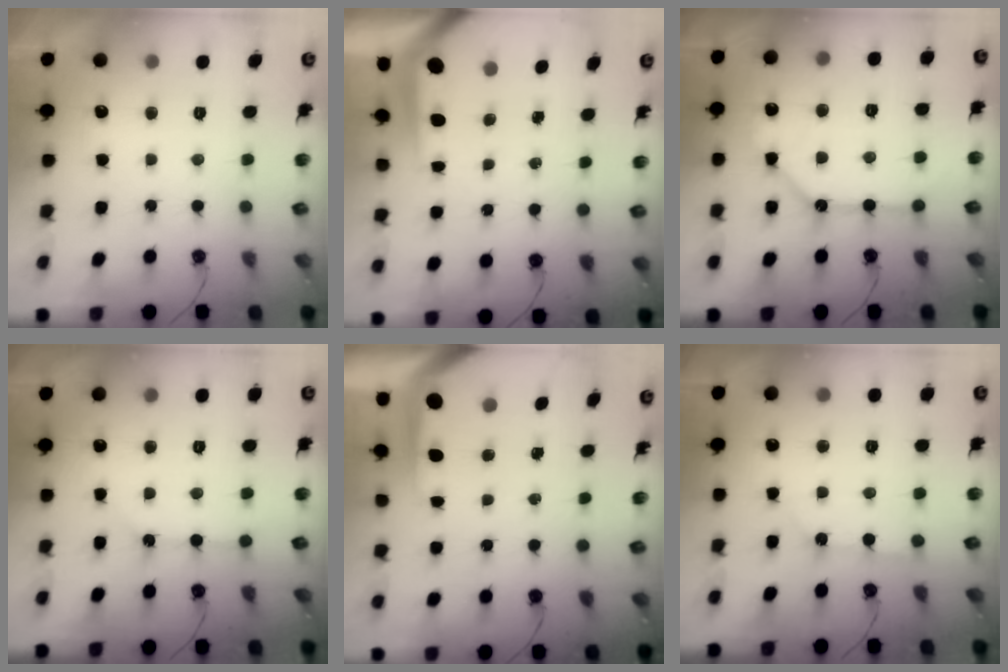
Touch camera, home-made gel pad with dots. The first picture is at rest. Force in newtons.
{"total": 6.2, "press": 6.2, "slide": 0.6}
{"total": 13.1, "press": 13.1, "slide": 1.5}
{"total": 2.0, "press": 2.0, "slide": 0.1}
{"total": 5.1, "press": 5.1, "slide": 0.5}
{"total": 2.2, "press": 2.2, "slide": 0.3}